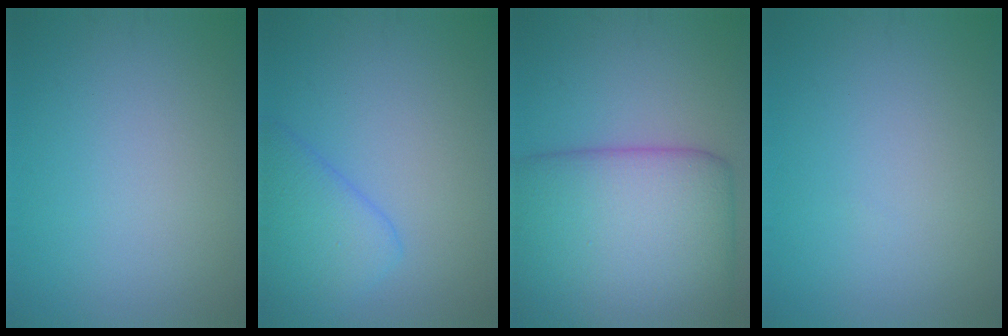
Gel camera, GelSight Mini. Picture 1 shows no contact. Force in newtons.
{"total": 3.9, "press": 3.9, "slide": 0.3}
{"total": 11.5, "press": 11.5, "slide": 0.5}
{"total": 0.0}